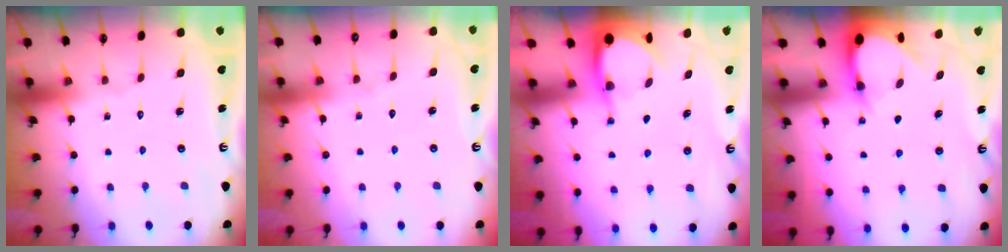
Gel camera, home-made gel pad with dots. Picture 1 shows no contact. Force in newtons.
{"total": 2.7, "press": 2.6, "slide": 0.5}
{"total": 3.9, "press": 3.9, "slide": 0.4}
{"total": 3.1, "press": 3.1, "slide": 0.2}